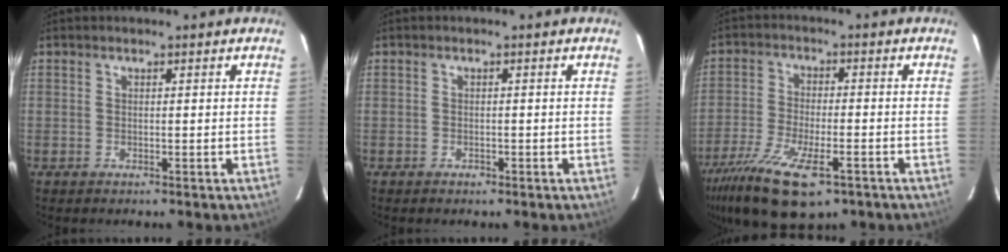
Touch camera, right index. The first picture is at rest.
{"total": 1.0, "force": [-0.7, 0.7, 0.2], "torque": [-0.004, 0.001, -0.009]}
{"total": 15.0, "force": [-9.4, 5.4, 10.5], "torque": [-0.230, -0.046, -0.169]}